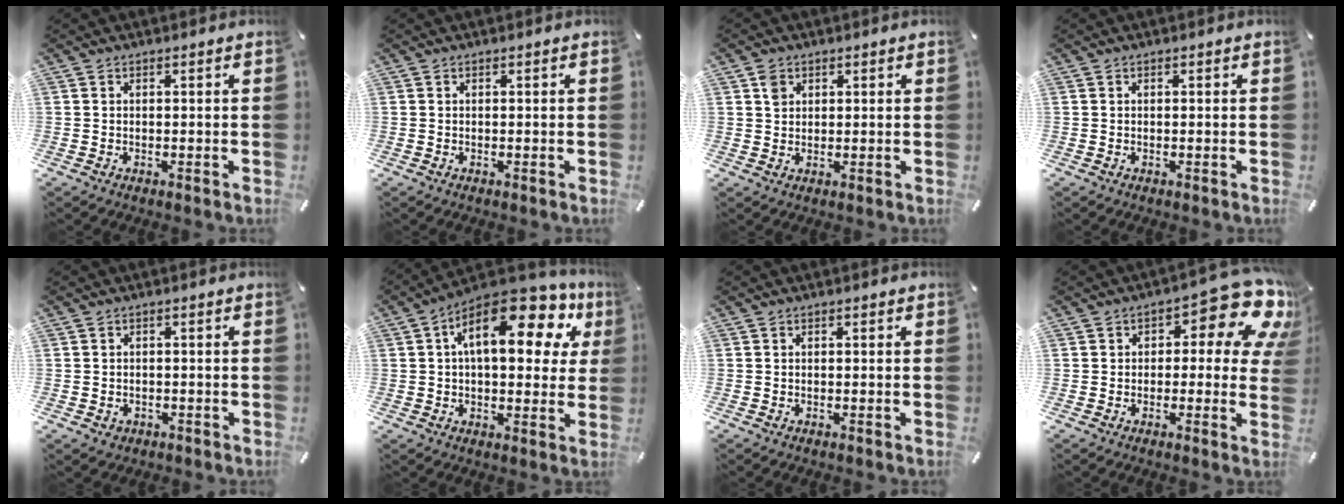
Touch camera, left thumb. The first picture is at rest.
{"total": 0.0}
{"total": 2.7, "force": [1.2, 2.3, 0.9], "torque": [-0.013, 0.000, 0.021]}
{"total": 0.0}
{"total": 1.6, "force": [-0.5, 1.5, 0.5], "torque": [-0.009, 0.006, -0.013]}
{"total": 19.6, "force": [8.3, 9.1, 15.2], "torque": [-0.234, -0.036, 0.136]}
{"total": 0.0}
{"total": 13.7, "force": [6.6, 6.0, 10.4], "torque": [-0.132, -0.045, 0.110]}